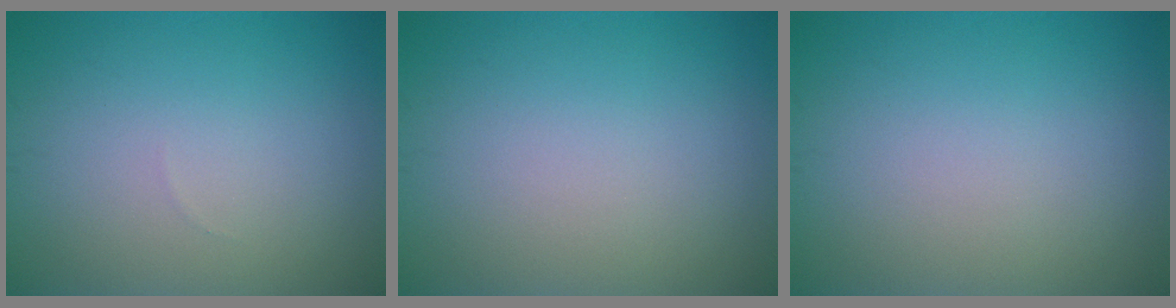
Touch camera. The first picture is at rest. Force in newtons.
{"total": 0.0}
{"total": 0.0}